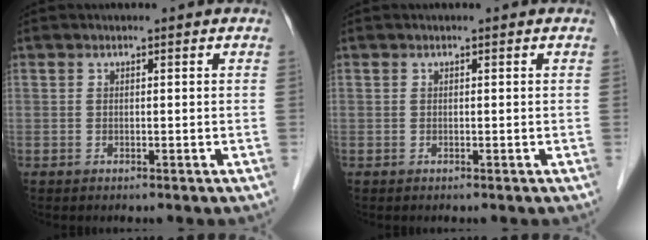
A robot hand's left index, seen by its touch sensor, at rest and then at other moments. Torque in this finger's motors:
{"motor_torque": [0.00, 0.00, 0.00, 0.00]}